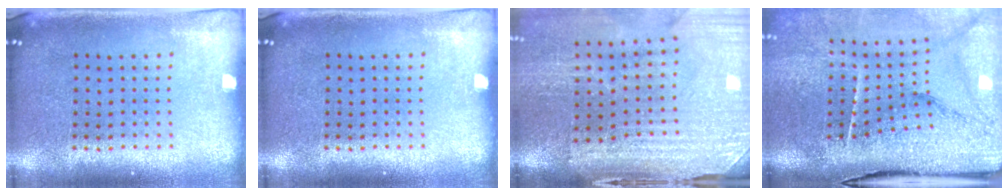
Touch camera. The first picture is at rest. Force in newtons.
{"total": 0.0}
{"total": 3.8, "press": 3.5, "slide": 1.4}
{"total": 4.9, "press": 3.8, "slide": 3.1}